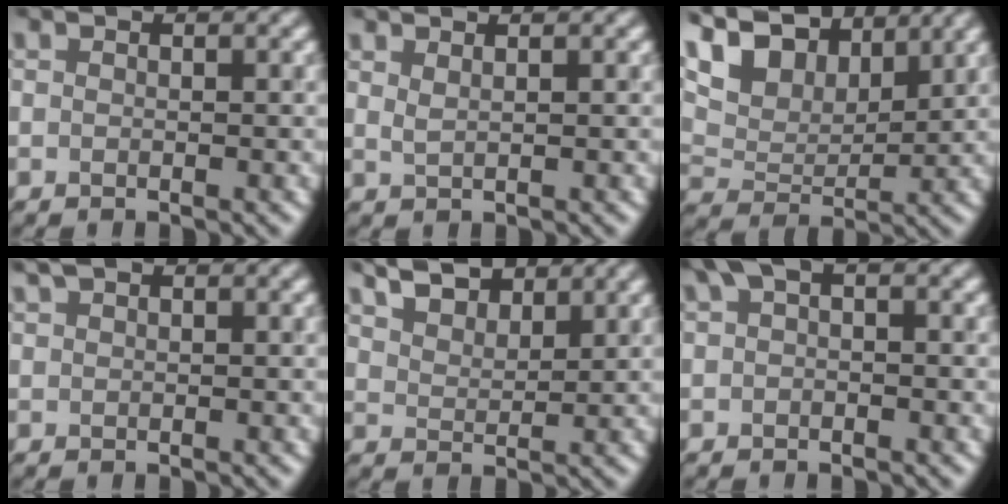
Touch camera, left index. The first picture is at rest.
{"total": 1.0, "force": [0.9, 0.1, 0.3], "torque": [0.003, 0.008, 0.019]}
{"total": 9.1, "force": [6.7, 4.1, 4.6], "torque": [-0.105, 0.015, 0.107]}
{"total": 1.0, "force": [0.9, 0.3, 0.4], "torque": [-0.002, 0.009, 0.018]}
{"total": 5.0, "force": [4.5, 1.4, 1.7], "torque": [-0.034, 0.010, 0.072]}
{"total": 1.6, "force": [0.6, 0.7, 1.3], "torque": [-0.022, 0.014, 0.010]}